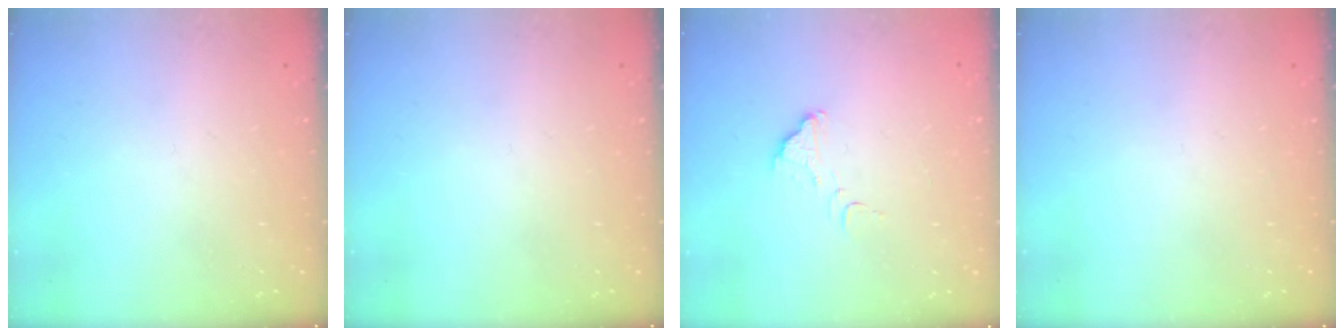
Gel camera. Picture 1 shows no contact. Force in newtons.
{"total": 0.0}
{"total": 2.9, "press": 2.9, "slide": 0.1}
{"total": 0.0}